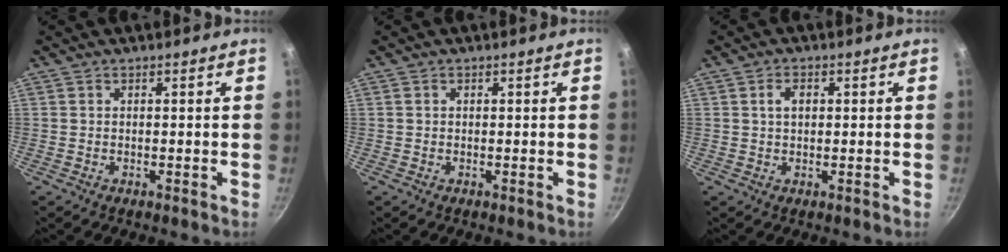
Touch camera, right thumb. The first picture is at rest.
{"total": 0.0}
{"total": 2.9, "force": [0.7, 1.9, 2.1], "torque": [-0.025, 0.004, 0.010]}